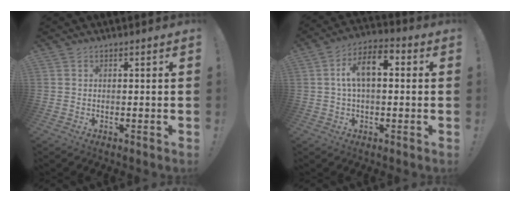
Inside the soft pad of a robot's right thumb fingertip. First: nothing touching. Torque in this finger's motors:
{"motor_torque": [1.79, 1.97, 1.16, 0.22, 0.07]}